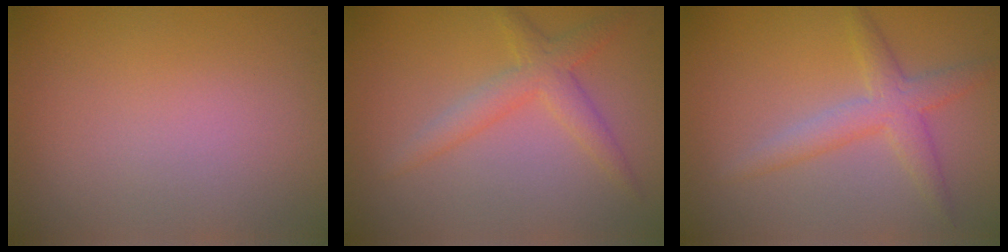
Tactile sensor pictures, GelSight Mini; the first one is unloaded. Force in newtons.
{"total": 2.8, "press": 2.8, "slide": 0.1}
{"total": 3.1, "press": 3.1, "slide": 0.1}